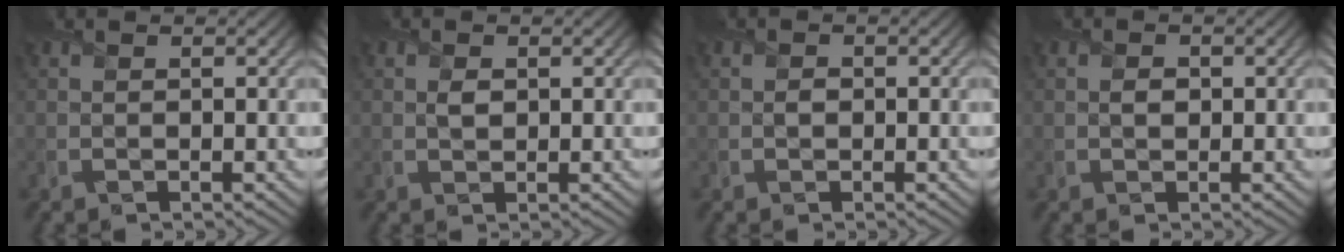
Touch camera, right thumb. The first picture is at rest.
{"total": 1.3, "force": [0.2, 0.9, 0.8], "torque": [-0.019, -0.002, 0.003]}
{"total": 0.8, "force": [-0.2, 0.7, 0.3], "torque": [-0.004, -0.004, -0.008]}
{"total": 1.0, "force": [0.0, 0.8, 0.5], "torque": [-0.008, -0.004, -0.003]}